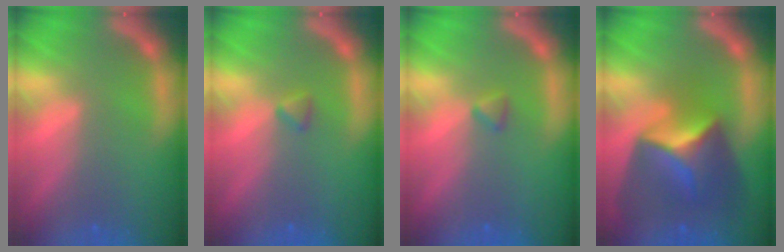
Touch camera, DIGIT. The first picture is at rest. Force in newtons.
{"total": 0.9}
{"total": 0.9}
{"total": 8.9}